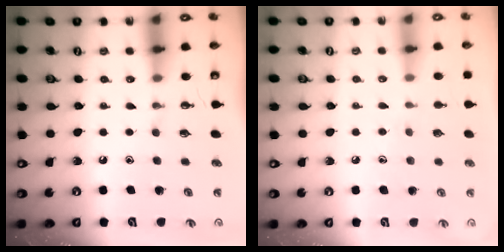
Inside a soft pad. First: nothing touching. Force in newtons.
{"total": 4.7, "press": 4.7, "slide": 0.4}